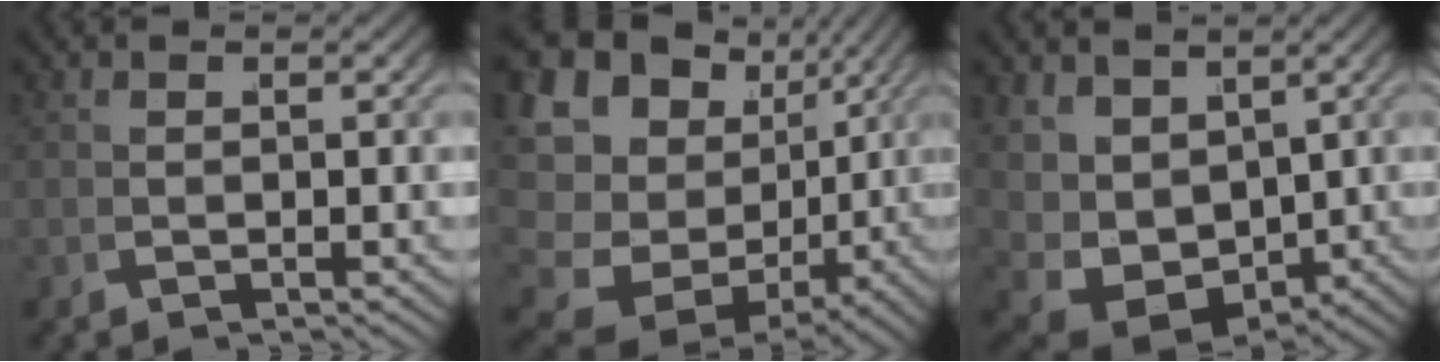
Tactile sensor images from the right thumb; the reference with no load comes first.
{"total": 15.4, "force": [-0.4, 12.1, 9.6], "torque": [-0.200, -0.043, 0.006]}
{"total": 9.9, "force": [-1.4, 7.5, 6.3], "torque": [-0.158, -0.060, 0.004]}